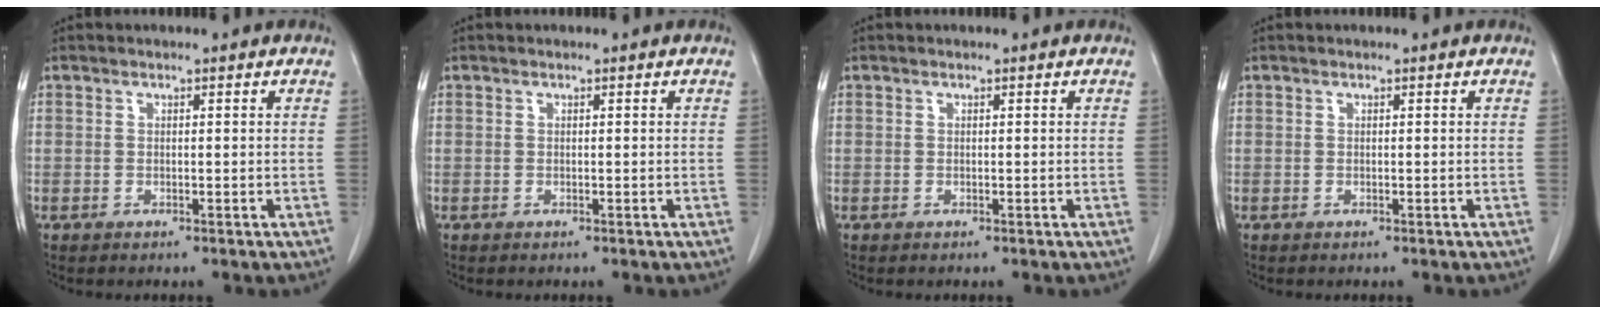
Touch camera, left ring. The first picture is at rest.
{"total": 0.0}
{"total": 0.0}
{"total": 0.0}